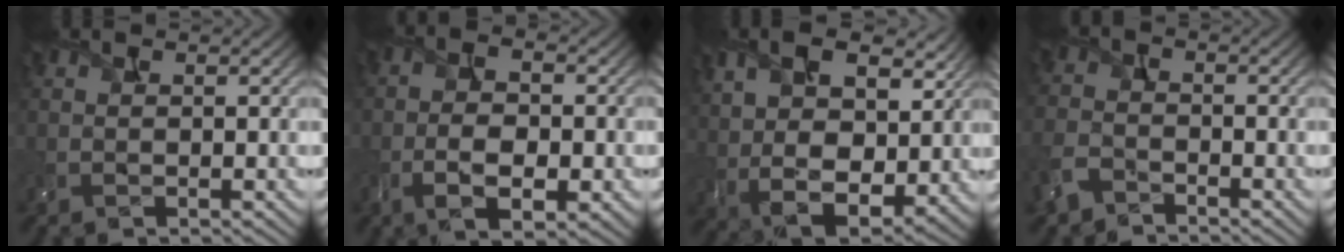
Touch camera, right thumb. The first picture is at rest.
{"total": 6.9, "force": [-2.2, 3.5, 5.5], "torque": [-0.112, -0.007, -0.040]}
{"total": 14.0, "force": [4.9, 8.0, 10.4], "torque": [-0.217, 0.004, 0.085]}
{"total": 4.4, "force": [-3.1, 2.4, 2.1], "torque": [-0.053, -0.007, -0.077]}